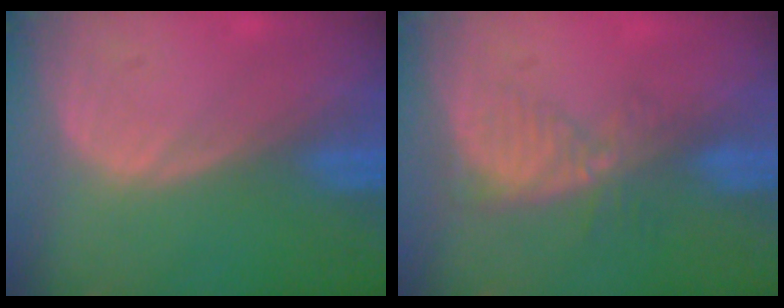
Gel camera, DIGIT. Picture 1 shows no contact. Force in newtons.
{"total": 5.4, "press": 4.6, "slide": 2.8}